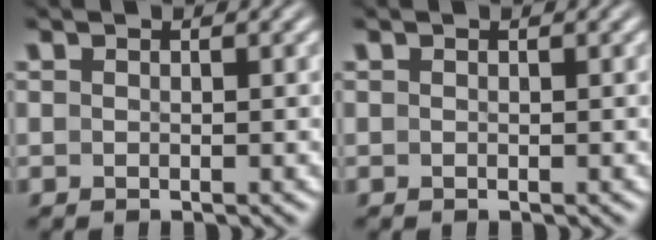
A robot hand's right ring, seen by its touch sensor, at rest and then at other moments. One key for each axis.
{"total": 0.0}